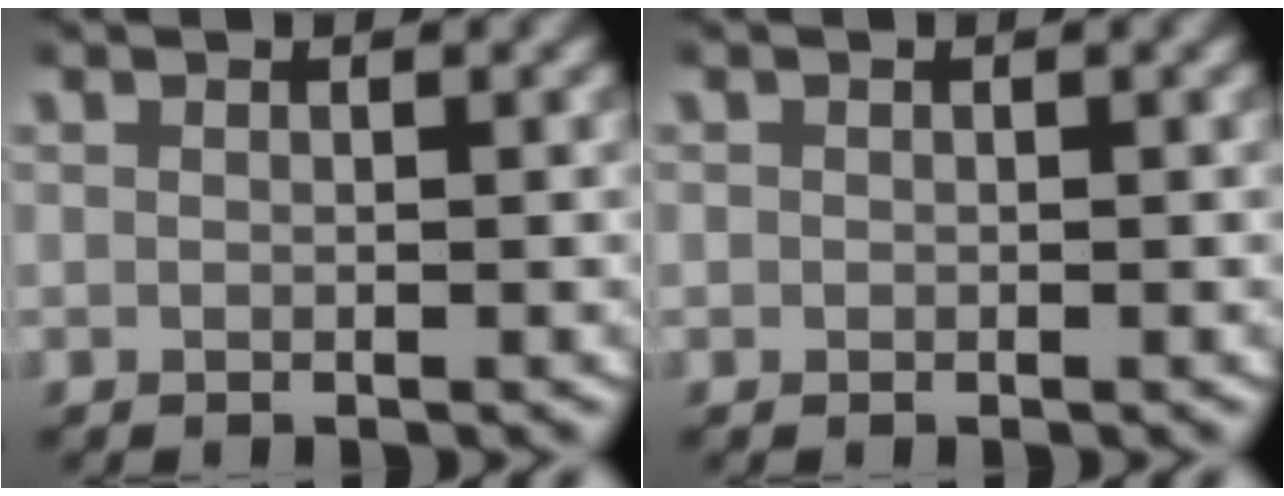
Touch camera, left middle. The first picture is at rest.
{"total": 0.6, "force": [0.1, 0.6, 0.1], "torque": [-0.002, -0.001, -0.001]}